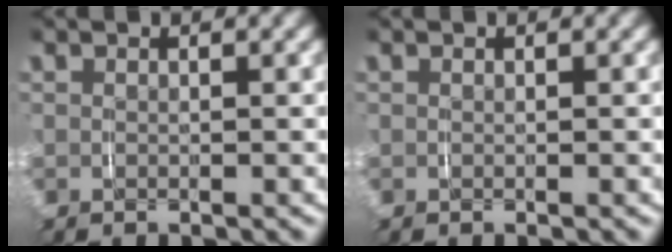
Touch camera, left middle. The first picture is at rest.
{"total": 0.0}